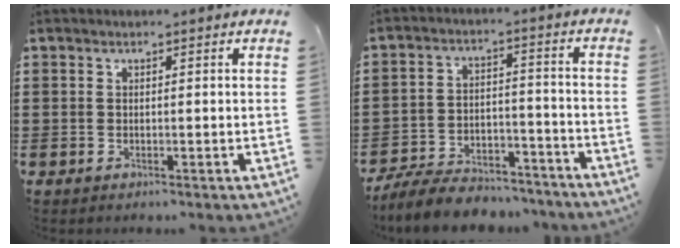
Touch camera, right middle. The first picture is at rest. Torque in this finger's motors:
{"motor_torque": [2.14, 0.00, 0.60, 0.17]}